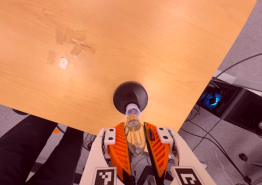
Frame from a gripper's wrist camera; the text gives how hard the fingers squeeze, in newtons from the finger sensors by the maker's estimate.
{"total": 11.2, "left": 12.5, "right": 9.8}